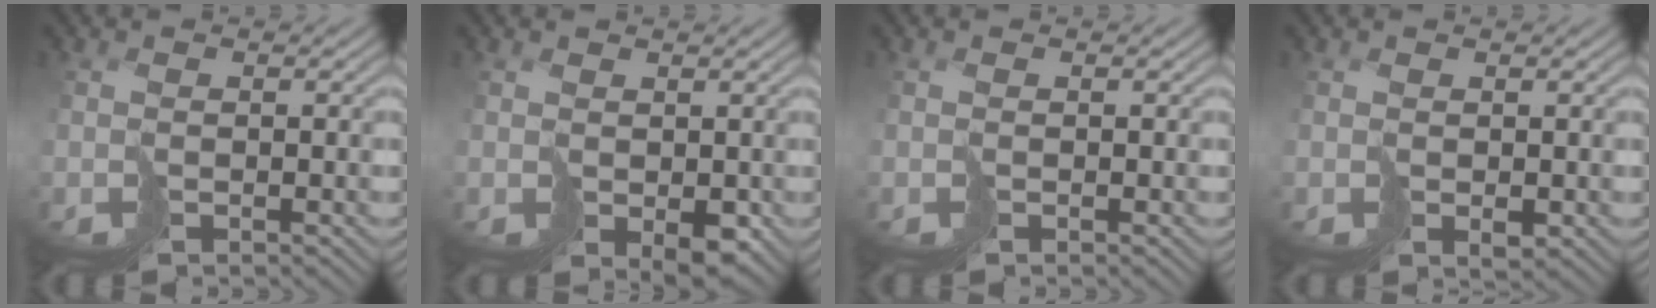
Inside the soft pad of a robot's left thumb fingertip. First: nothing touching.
{"total": 2.4, "force": [0.4, 1.6, 1.7], "torque": [-0.034, -0.008, 0.016]}
{"total": 0.0}
{"total": 1.0, "force": [0.4, 0.6, 0.8], "torque": [-0.018, -0.002, 0.014]}